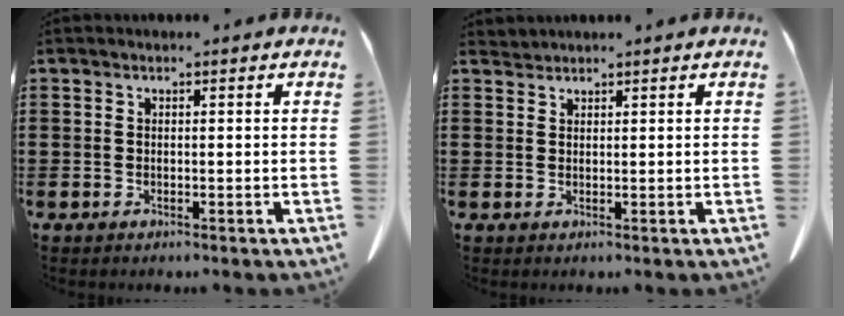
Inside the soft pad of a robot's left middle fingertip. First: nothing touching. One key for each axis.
{"total": 1.0, "fx": 1.0, "fy": 0.1, "fz": -0.1, "tx": -0.001, "ty": -0.001, "tz": 0.019}